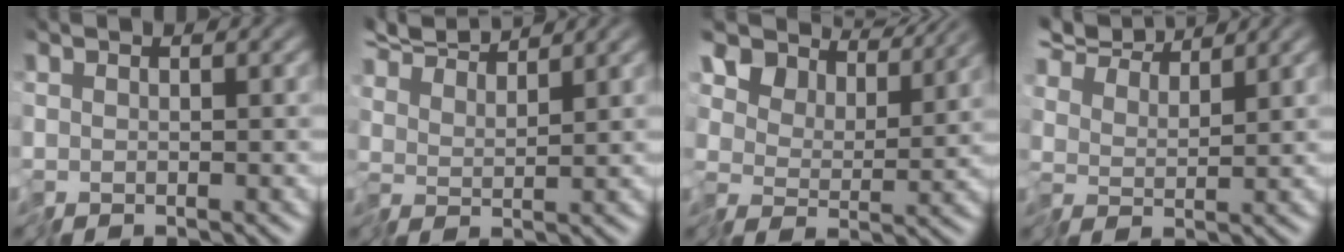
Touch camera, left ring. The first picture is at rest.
{"total": 5.3, "force": [5.0, 0.7, 1.6], "torque": [-0.045, 0.019, 0.091]}
{"total": 6.5, "force": [5.1, 3.1, 2.6], "torque": [-0.054, 0.006, 0.071]}
{"total": 6.2, "force": [5.6, 1.4, 2.4], "torque": [-0.061, 0.023, 0.088]}